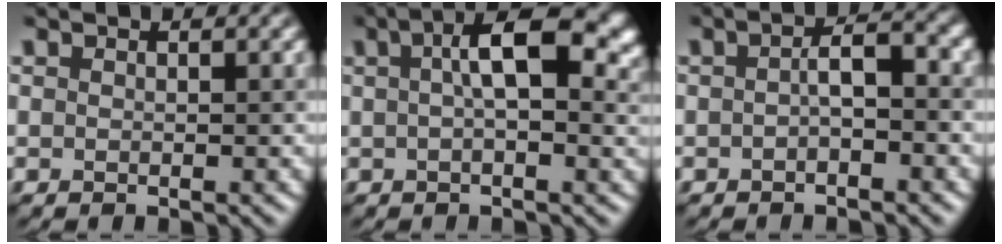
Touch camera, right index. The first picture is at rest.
{"total": 8.9, "force": [2.5, 3.4, 7.8], "torque": [-0.111, 0.011, 0.032]}
{"total": 2.6, "force": [-0.3, 0.7, 2.5], "torque": [-0.044, 0.008, -0.009]}